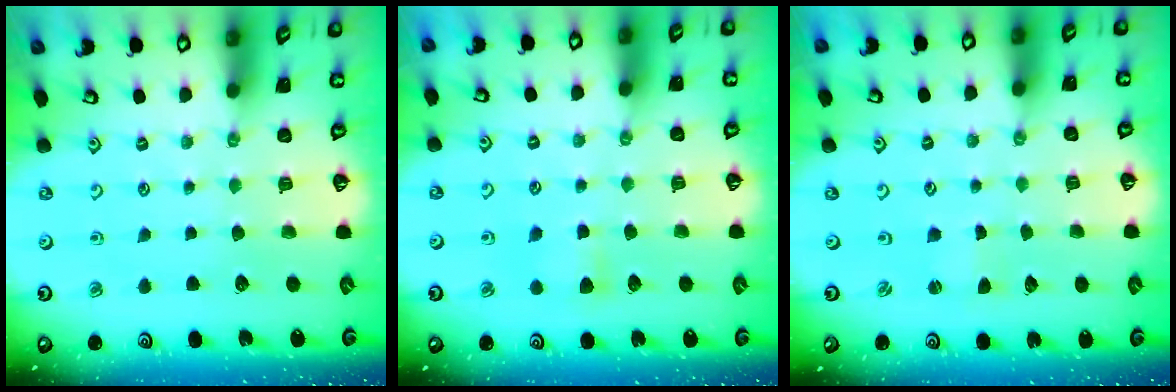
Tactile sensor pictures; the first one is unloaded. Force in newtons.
{"total": 4.5, "press": 4.4, "slide": 0.8}
{"total": 0.0}